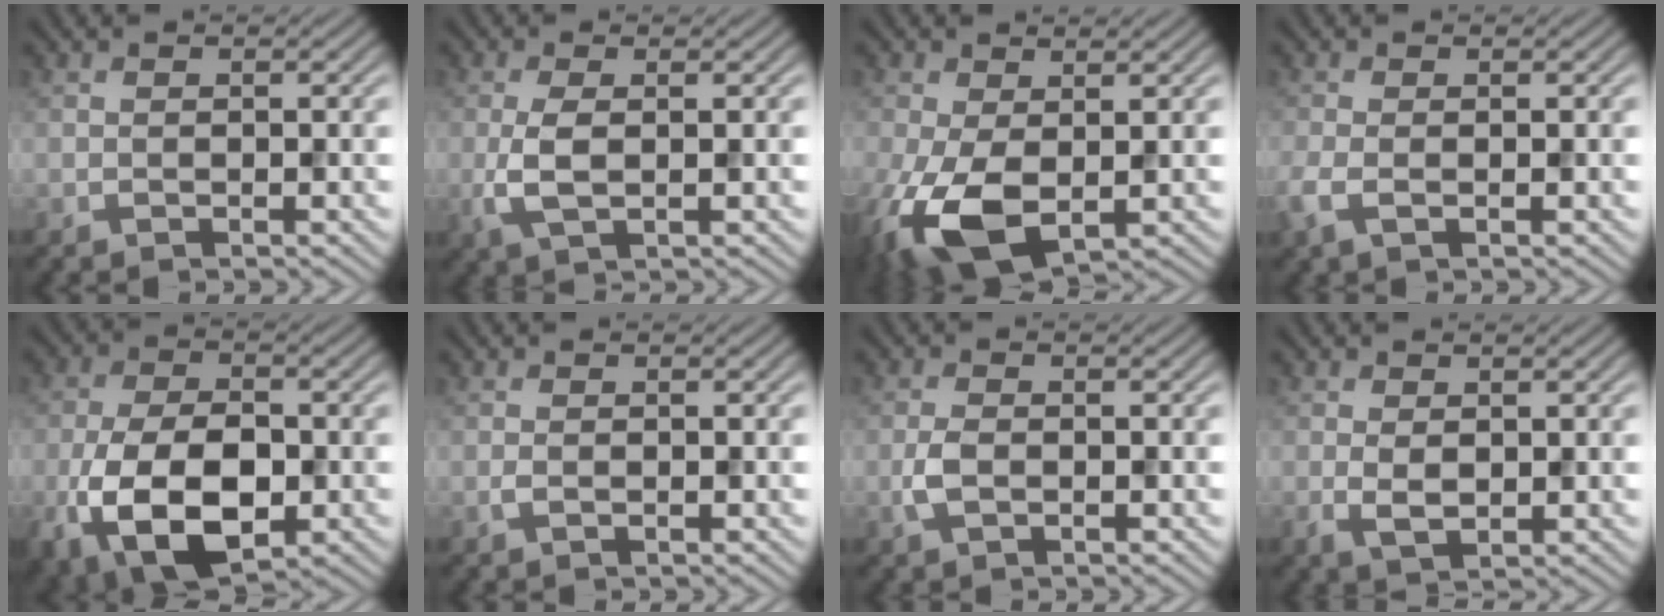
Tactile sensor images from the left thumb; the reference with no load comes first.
{"total": 3.8, "force": [-0.1, 1.5, 3.5], "torque": [-0.086, -0.003, -0.004]}
{"total": 9.9, "force": [-2.3, 5.7, 7.7], "torque": [-0.199, -0.023, -0.042]}
{"total": 2.3, "force": [-0.7, 1.1, 1.9], "torque": [-0.054, -0.008, -0.019]}
{"total": 12.8, "force": [-4.2, 7.2, 9.7], "torque": [-0.214, -0.027, -0.073]}
{"total": 0.7, "force": [-0.2, 0.3, 0.6], "torque": [-0.015, 0.000, -0.003]}
{"total": 2.3, "force": [-0.6, 1.3, 1.9], "torque": [-0.043, -0.002, -0.013]}
{"total": 2.5, "force": [0.4, 1.5, 1.9], "torque": [-0.043, -0.003, 0.009]}